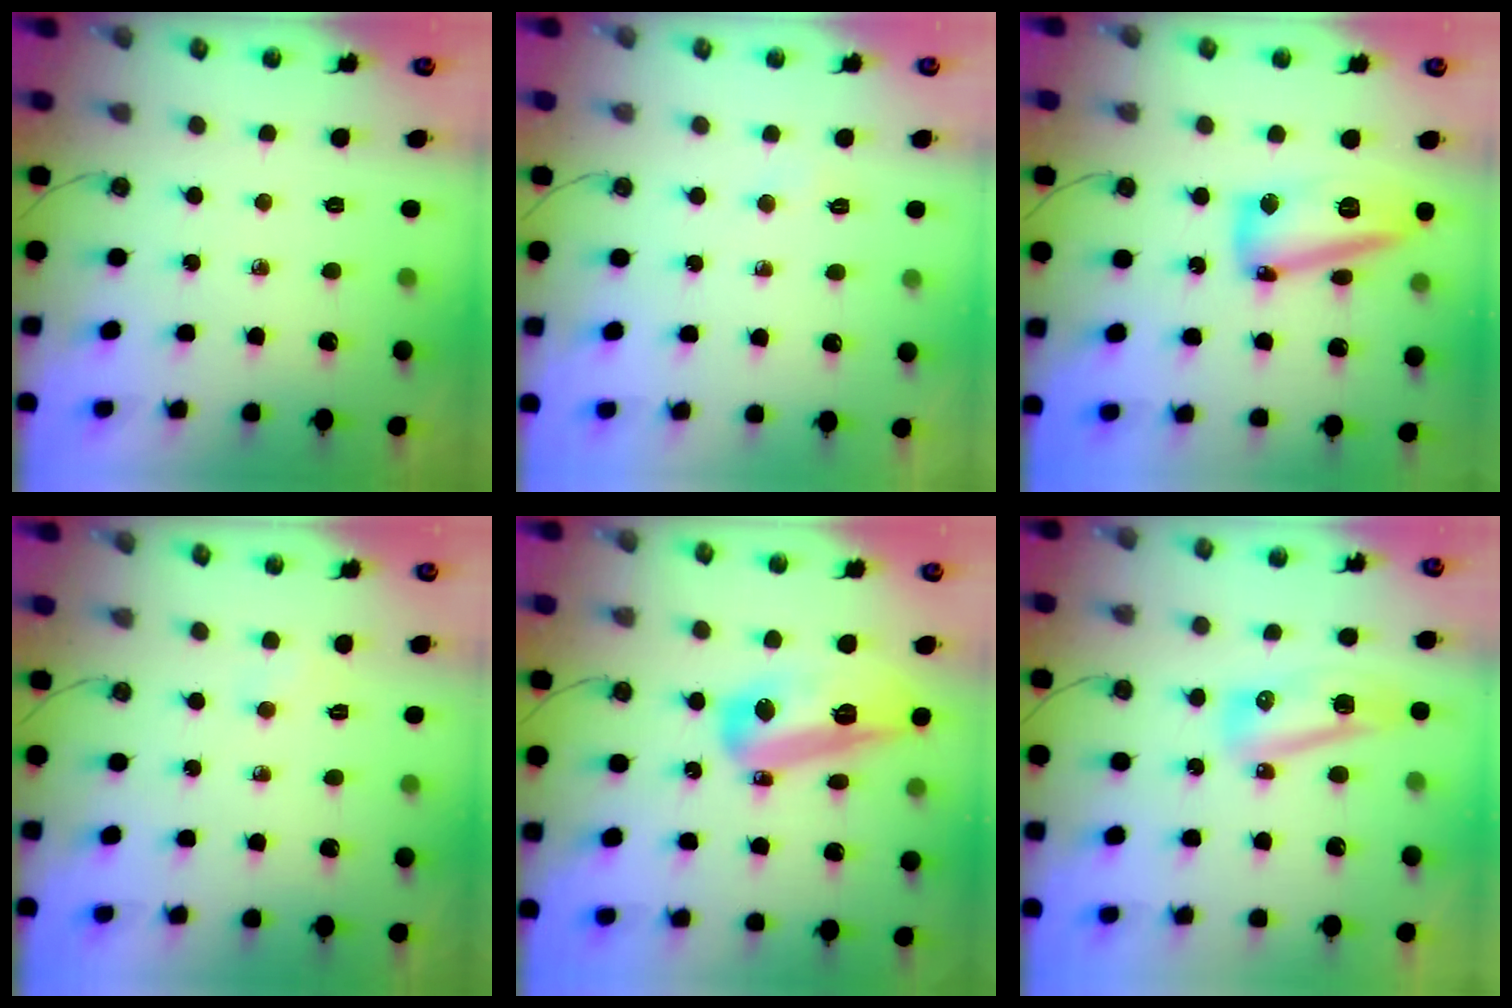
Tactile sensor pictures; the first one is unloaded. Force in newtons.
{"total": 2.6, "press": 2.5, "slide": 0.5}
{"total": 14.6, "press": 14.5, "slide": 2.0}
{"total": 14.4, "press": 3.2, "slide": 14.0}
{"total": 14.9, "press": 14.8, "slide": 1.5}
{"total": 8.8, "press": 8.5, "slide": 1.9}